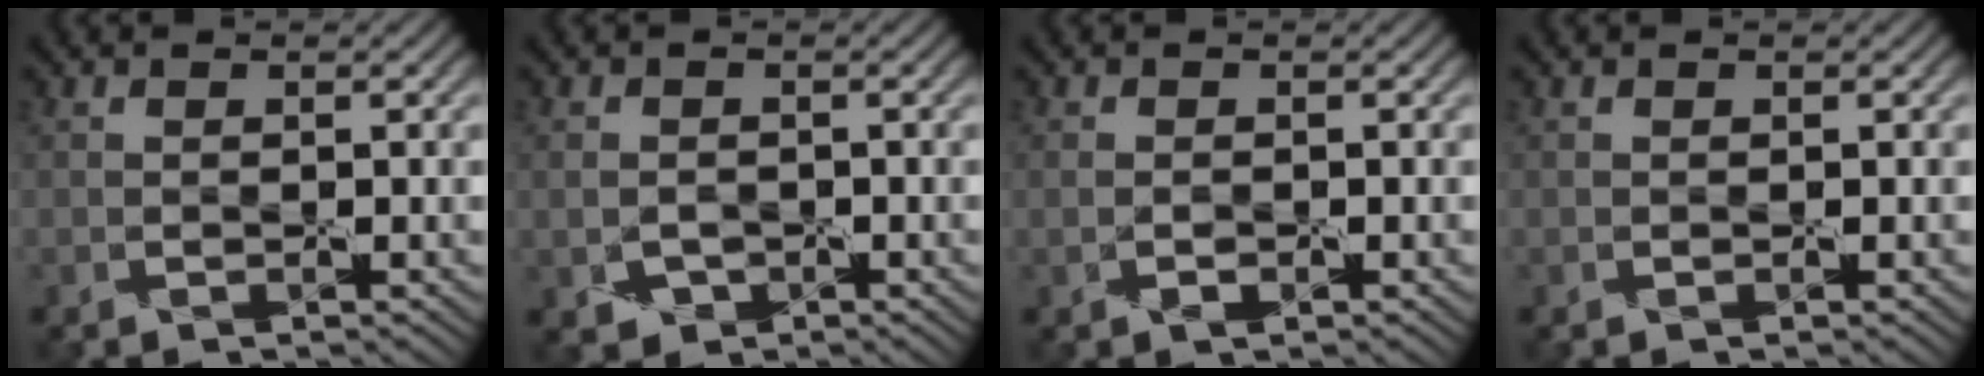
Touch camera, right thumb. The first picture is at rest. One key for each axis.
{"total": 2.5, "fx": -0.8, "fy": 2.0, "fz": 1.3, "tx": -0.032, "ty": -0.009, "tz": -0.012}
{"total": 1.3, "fx": -0.4, "fy": 0.8, "fz": 0.9, "tx": -0.021, "ty": -0.003, "tz": -0.006}
{"total": 0.0}